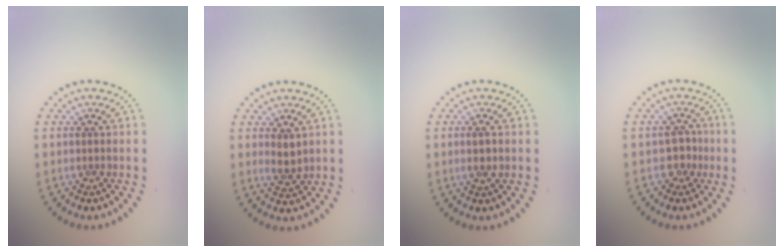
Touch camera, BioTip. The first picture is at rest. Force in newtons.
{"total": 1.6, "press": 1.5, "slide": 0.5}
{"total": 1.6, "press": 1.4, "slide": 0.6}
{"total": 1.8, "press": 1.4, "slide": 1.1}